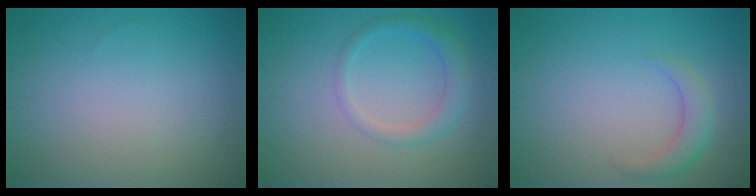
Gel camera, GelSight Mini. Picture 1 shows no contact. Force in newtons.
{"total": 2.3, "press": 2.3, "slide": 0.1}
{"total": 2.2, "press": 2.2, "slide": 0.1}